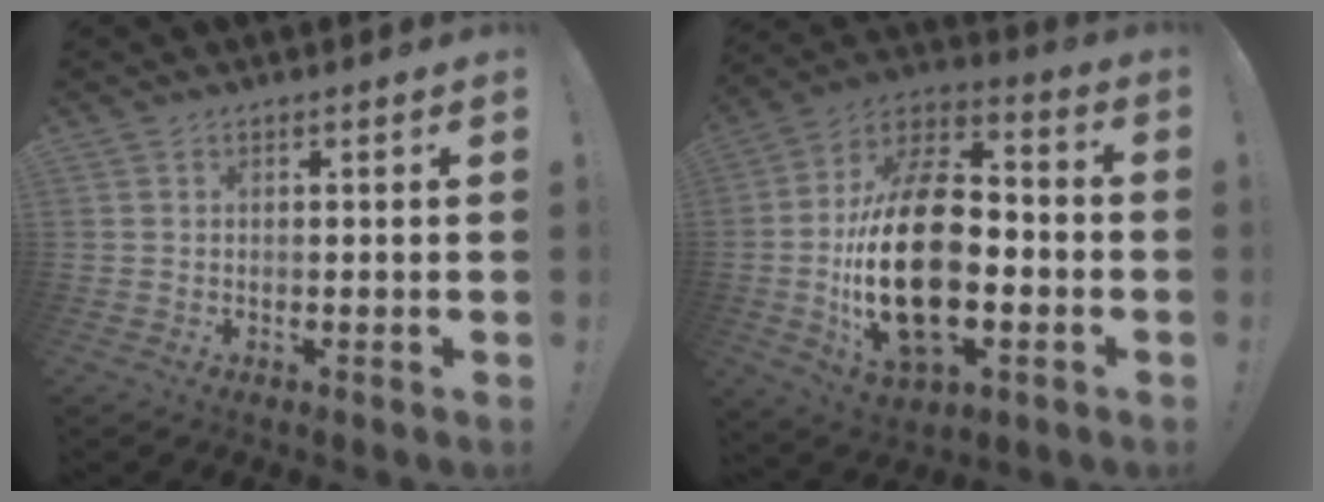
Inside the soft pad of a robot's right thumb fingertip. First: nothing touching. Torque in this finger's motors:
{"motor_torque": [0.69, 1.67, 2.66, -0.11, 0.87]}